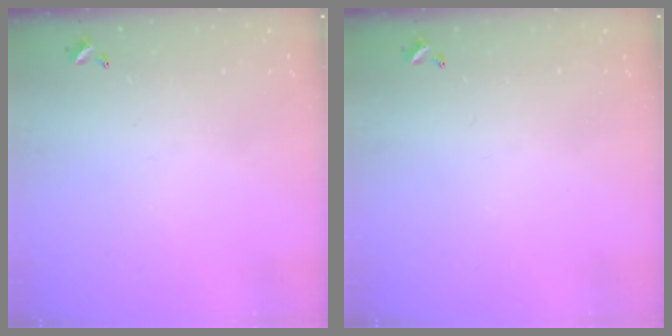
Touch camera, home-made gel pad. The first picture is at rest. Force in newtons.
{"total": 0.0}